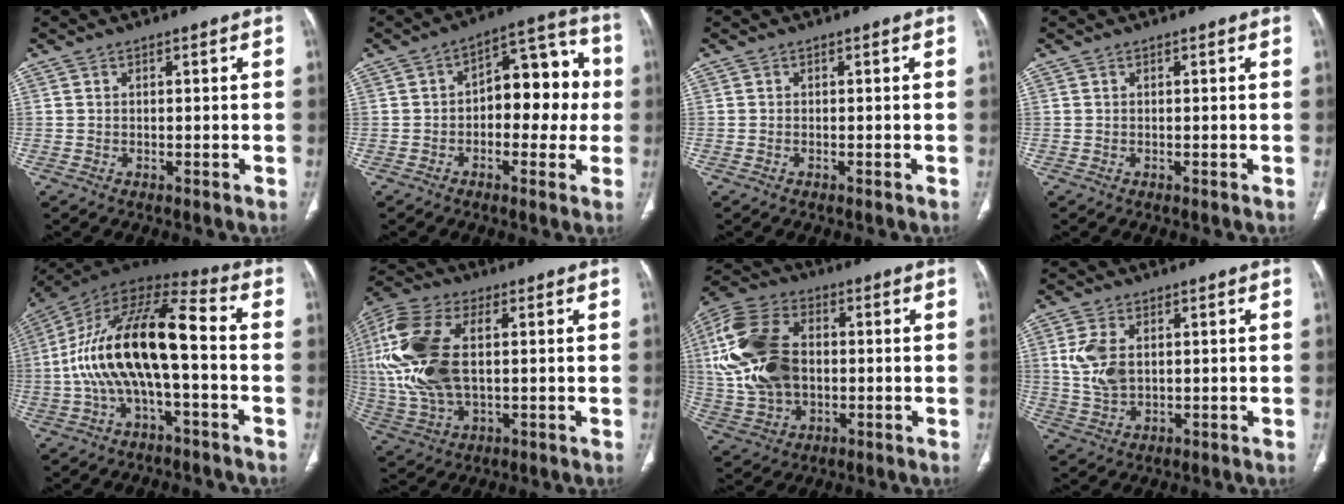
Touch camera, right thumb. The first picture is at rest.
{"total": 13.8, "force": [-0.1, 7.9, 11.2], "torque": [-0.100, 0.045, -0.012]}
{"total": 0.0}
{"total": 0.0}
{"total": 19.2, "force": [-2.2, 7.4, 17.6], "torque": [-0.341, 0.057, -0.042]}
{"total": 19.8, "force": [2.6, 10.6, 16.5], "torque": [-0.382, 0.005, 0.049]}
{"total": 20.5, "force": [1.2, 13.7, 15.2], "torque": [-0.315, 0.012, 0.028]}
{"total": 7.2, "force": [1.4, 4.3, 5.6], "torque": [-0.123, -0.002, 0.036]}